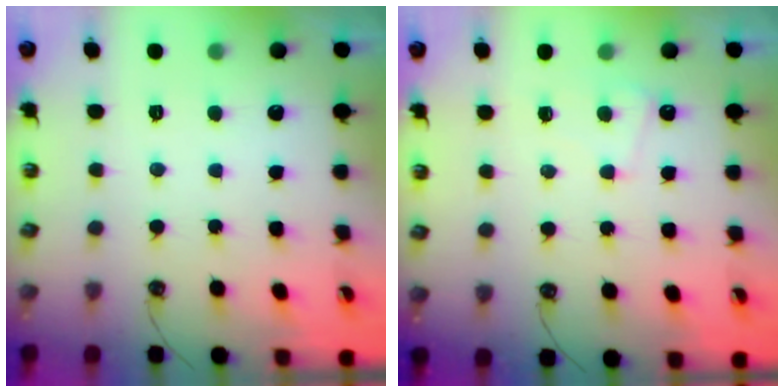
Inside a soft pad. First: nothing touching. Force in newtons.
{"total": 1.1, "press": 1.0, "slide": 0.4}